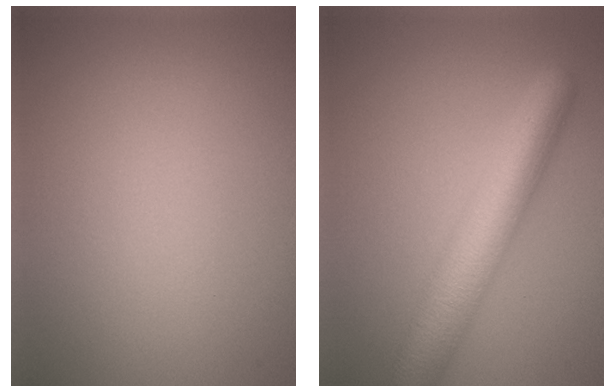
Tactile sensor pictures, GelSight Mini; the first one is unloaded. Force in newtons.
{"total": 7.0, "press": 7.0, "slide": 0.1}